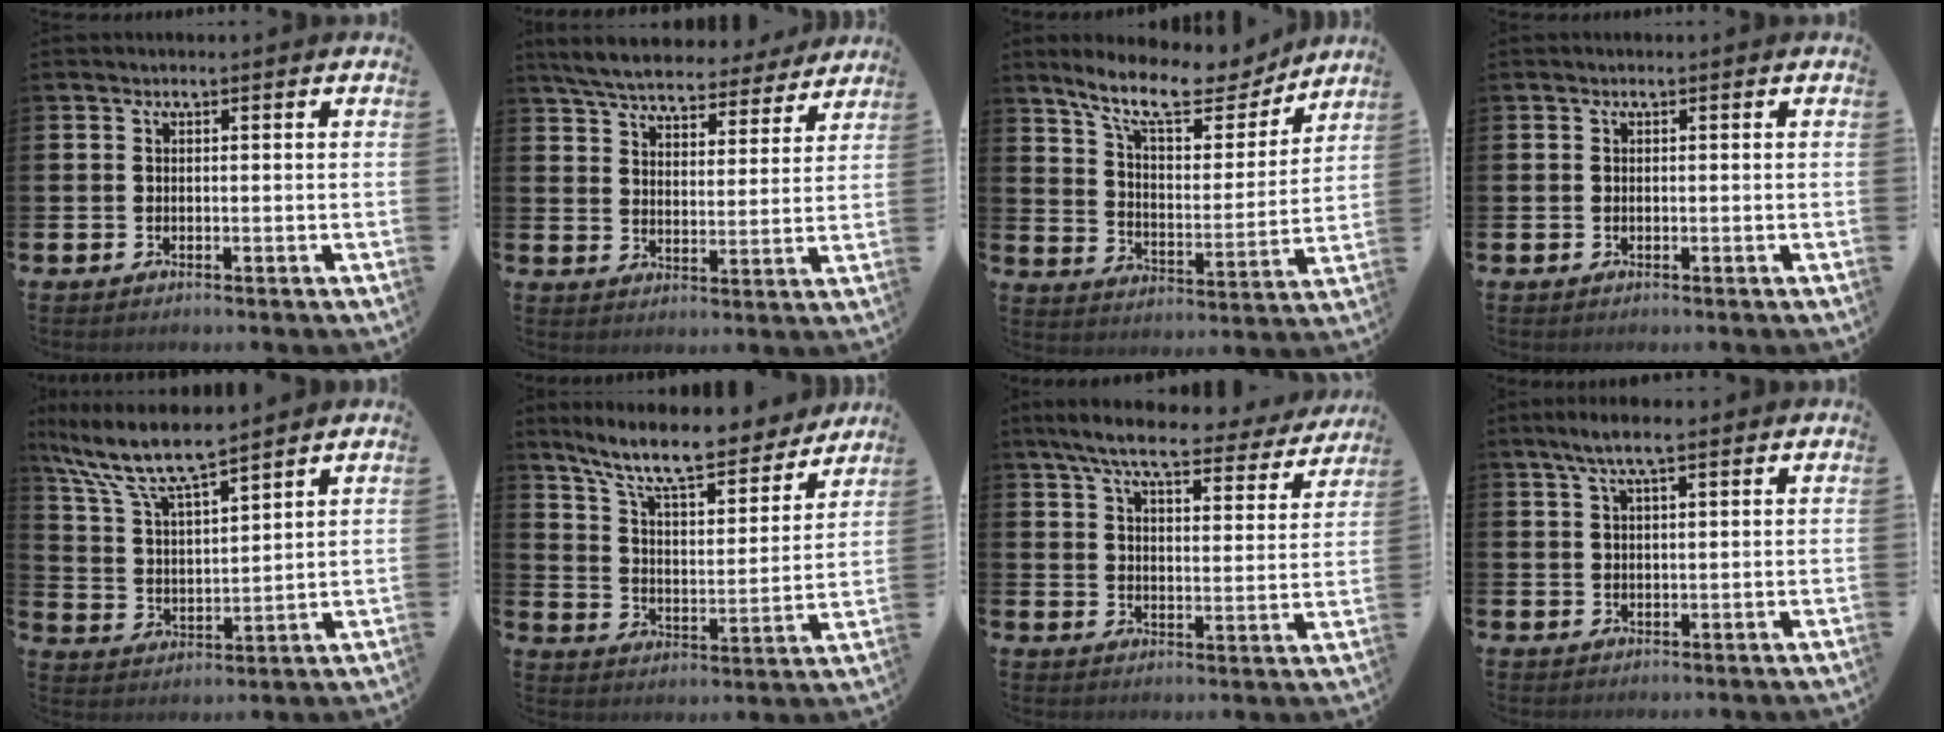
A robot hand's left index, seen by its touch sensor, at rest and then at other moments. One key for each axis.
{"total": 6.6, "fx": 6.2, "fy": 1.3, "fz": 1.6, "tx": -0.064, "ty": -0.036, "tz": 0.110}
{"total": 11.6, "fx": 9.9, "fy": 3.1, "fz": 5.1, "tx": -0.127, "ty": -0.058, "tz": 0.172}
{"total": 0.0}
{"total": 9.1, "fx": 8.1, "fy": 1.4, "fz": 3.8, "tx": -0.109, "ty": -0.041, "tz": 0.144}
{"total": 11.3, "fx": 9.8, "fy": 2.4, "fz": 5.0, "tx": -0.123, "ty": -0.063, "tz": 0.166}
{"total": 8.1, "fx": 7.1, "fy": 1.5, "fz": 3.6, "tx": -0.083, "ty": -0.038, "tz": 0.119}
{"total": 4.6, "fx": 3.2, "fy": 1.2, "fz": 3.0, "tx": -0.055, "ty": -0.001, "tz": 0.055}